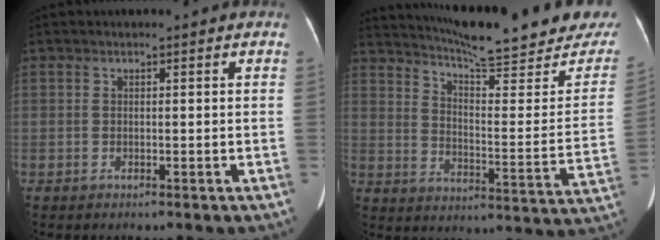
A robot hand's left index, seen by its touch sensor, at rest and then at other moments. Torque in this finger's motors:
{"motor_torque": [0.45, -0.90, 0.16, 0.10]}